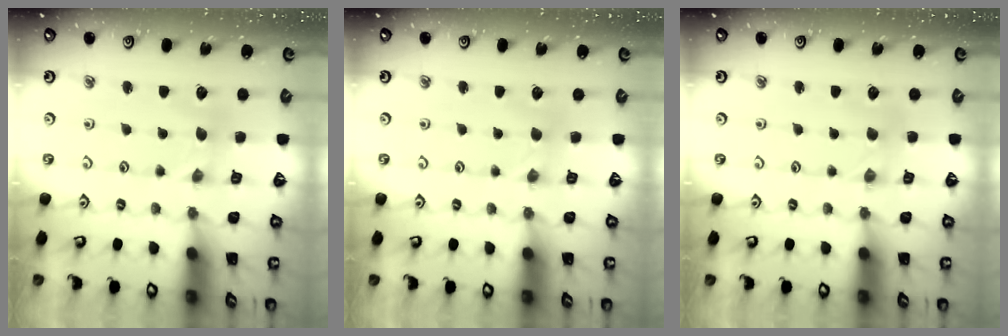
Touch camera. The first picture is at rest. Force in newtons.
{"total": 0.5, "press": 0.5, "slide": 0.1}
{"total": 2.0, "press": 1.9, "slide": 0.4}